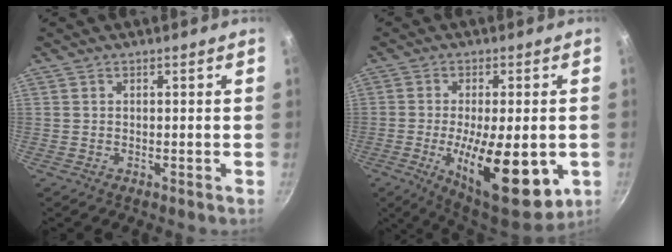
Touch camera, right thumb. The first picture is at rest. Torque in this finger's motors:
{"motor_torque": [-0.18, 1.25, 1.94, -0.37, 0.39]}